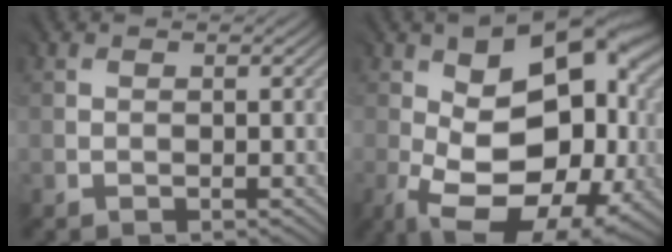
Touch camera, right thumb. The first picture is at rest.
{"total": 18.5, "force": [-1.3, 11.8, 14.2], "torque": [-0.219, -0.050, 0.016]}